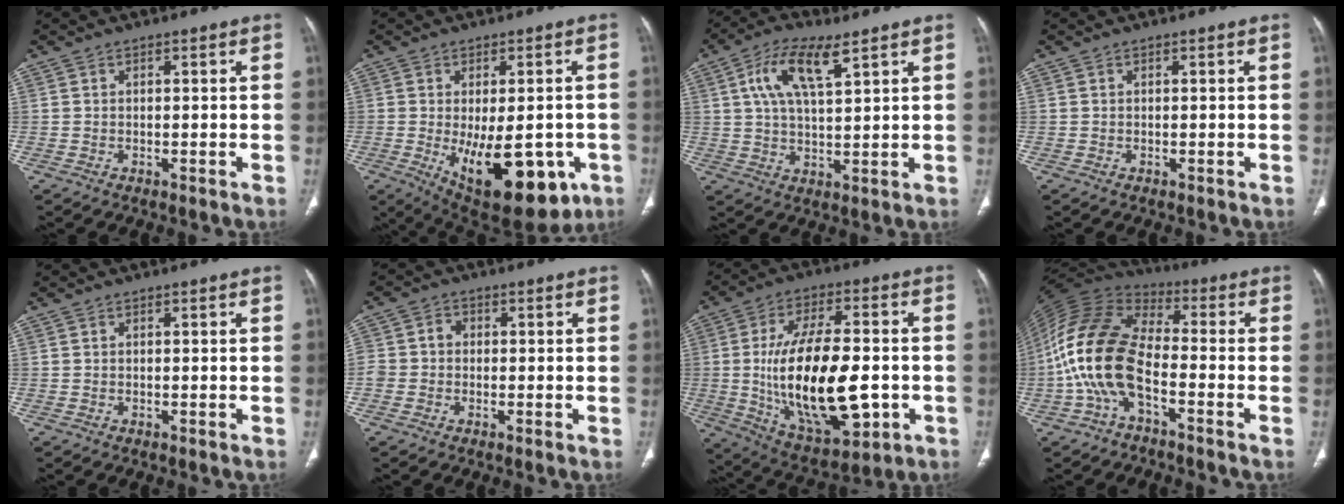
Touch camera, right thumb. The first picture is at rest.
{"total": 18.8, "force": [-5.9, 9.1, 15.3], "torque": [-0.185, -0.010, -0.057]}
{"total": 9.8, "force": [4.6, 3.6, 7.9], "torque": [-0.151, -0.007, 0.086]}
{"total": 0.0}
{"total": 0.0}
{"total": 4.3, "force": [-0.5, 3.9, 1.8], "torque": [-0.022, 0.019, -0.012]}
{"total": 23.5, "force": [-3.0, 11.1, 20.5], "torque": [-0.348, 0.006, -0.028]}
{"total": 16.1, "force": [-4.6, 8.2, 13.1], "torque": [-0.273, 0.052, -0.097]}